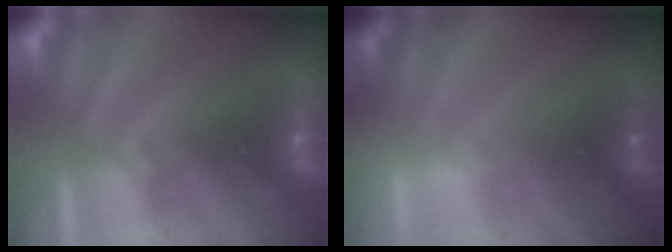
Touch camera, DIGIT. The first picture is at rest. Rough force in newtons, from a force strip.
{"total": 2.4}